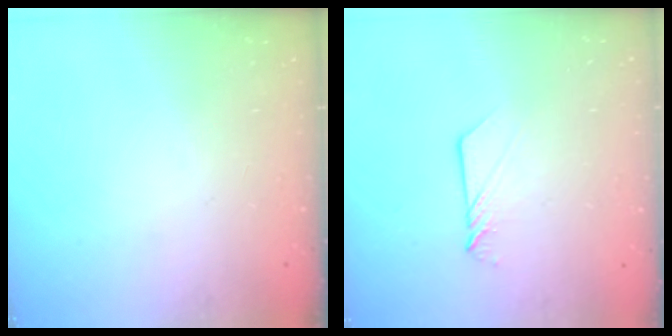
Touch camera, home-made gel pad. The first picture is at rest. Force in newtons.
{"total": 4.5, "press": 4.5, "slide": 0.3}